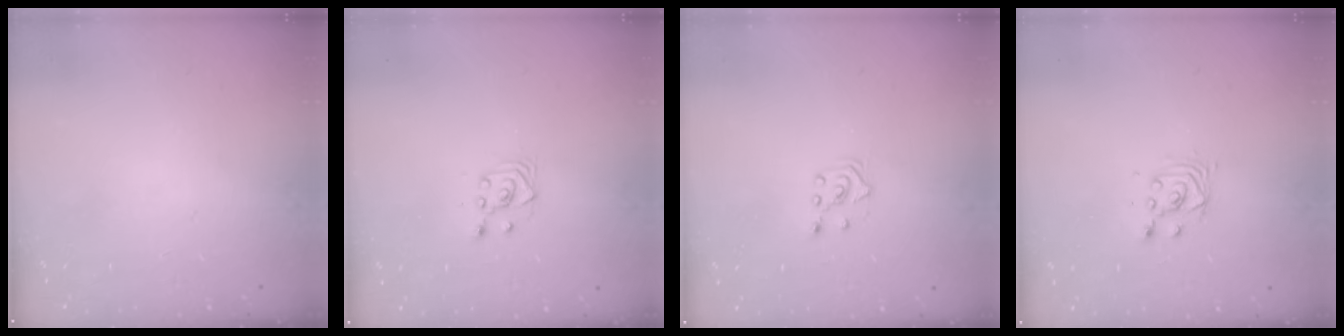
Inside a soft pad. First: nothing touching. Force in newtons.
{"total": 4.2, "press": 3.9, "slide": 1.7}
{"total": 3.3, "press": 3.2, "slide": 0.8}
{"total": 3.1, "press": 3.1, "slide": 0.2}